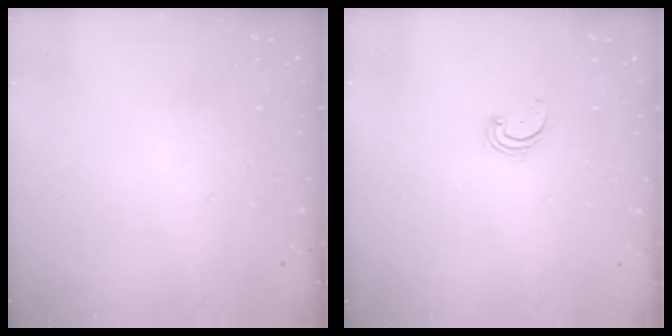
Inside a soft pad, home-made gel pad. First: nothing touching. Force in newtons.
{"total": 2.2, "press": 2.2, "slide": 0.2}